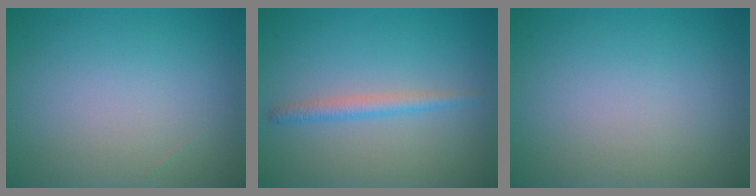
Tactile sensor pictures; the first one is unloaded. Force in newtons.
{"total": 1.7, "press": 1.7, "slide": 0.1}
{"total": 0.0}